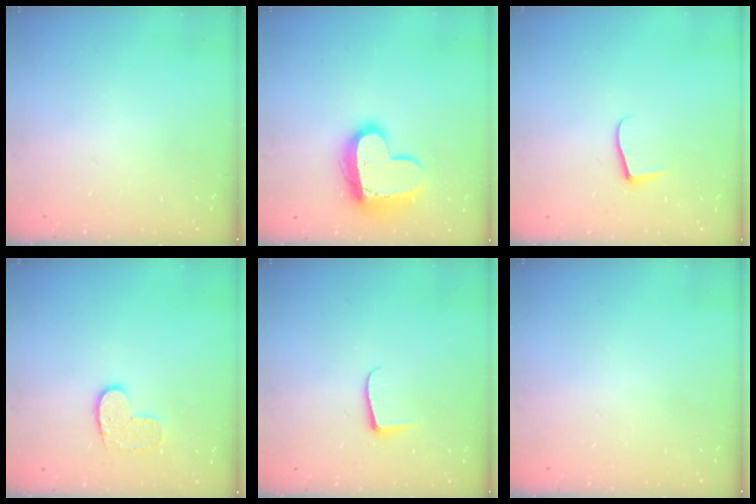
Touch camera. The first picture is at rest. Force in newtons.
{"total": 15.3, "press": 15.2, "slide": 1.2}
{"total": 5.5, "press": 5.5, "slide": 0.5}
{"total": 7.9, "press": 7.9, "slide": 0.3}
{"total": 6.0, "press": 5.9, "slide": 0.6}
{"total": 0.0}